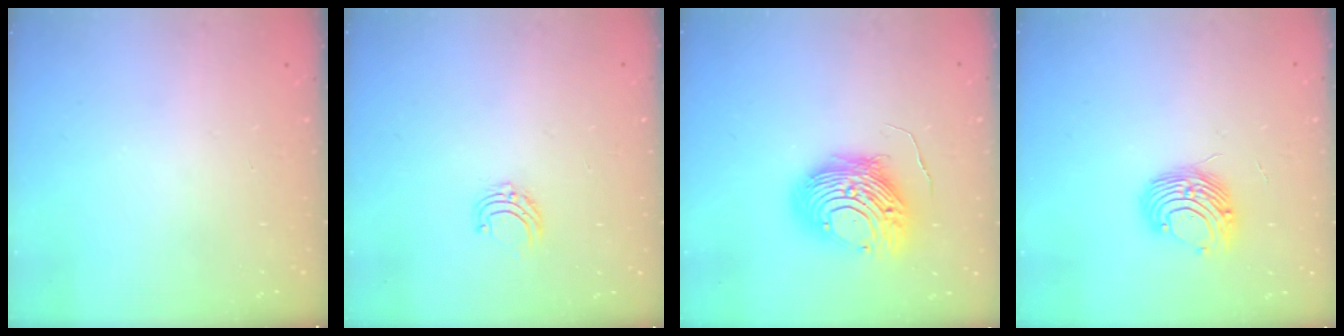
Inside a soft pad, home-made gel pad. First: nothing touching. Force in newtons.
{"total": 5.3, "press": 5.3, "slide": 0.5}
{"total": 12.9, "press": 12.9, "slide": 0.6}
{"total": 11.4, "press": 11.3, "slide": 1.1}